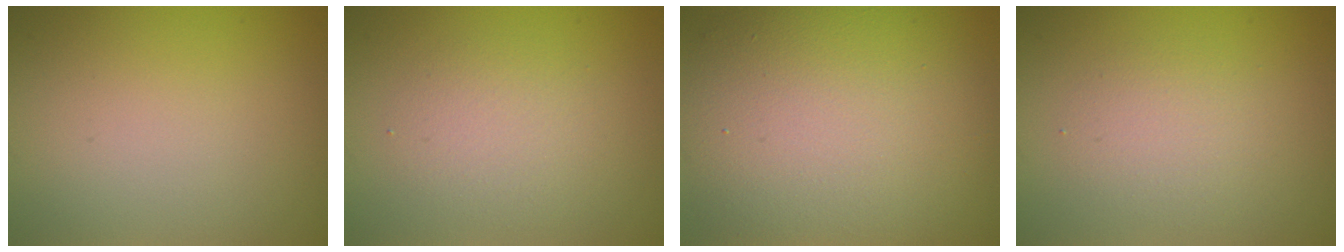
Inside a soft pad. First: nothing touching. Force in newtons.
{"total": 2.7, "press": 2.7, "slide": 0.2}
{"total": 11.5, "press": 11.5, "slide": 0.6}
{"total": 2.3, "press": 2.3, "slide": 0.2}